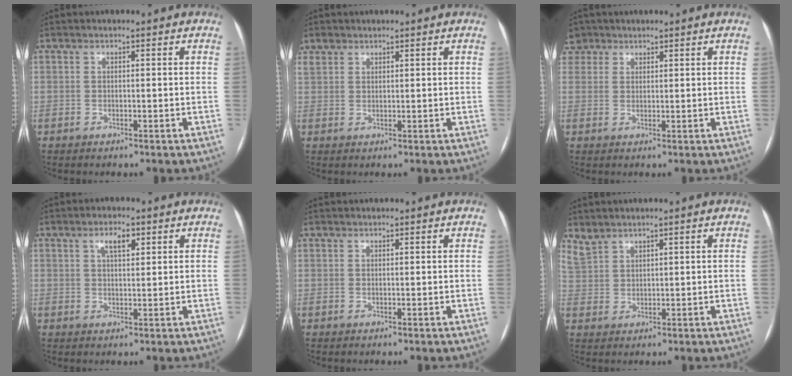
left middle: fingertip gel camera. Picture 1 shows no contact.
{"total": 2.6, "force": [1.9, 1.7, 0.4], "torque": [-0.014, 0.013, 0.039]}
{"total": 4.4, "force": [2.8, 3.3, 0.0], "torque": [0.002, 0.015, 0.054]}
{"total": 3.2, "force": [1.7, 1.1, 2.5], "torque": [-0.046, 0.005, 0.029]}
{"total": 1.4, "force": [1.3, 0.2, 0.3], "torque": [-0.004, 0.014, 0.024]}
{"total": 3.3, "force": [3.0, 1.3, 0.2], "torque": [-0.008, 0.011, 0.067]}